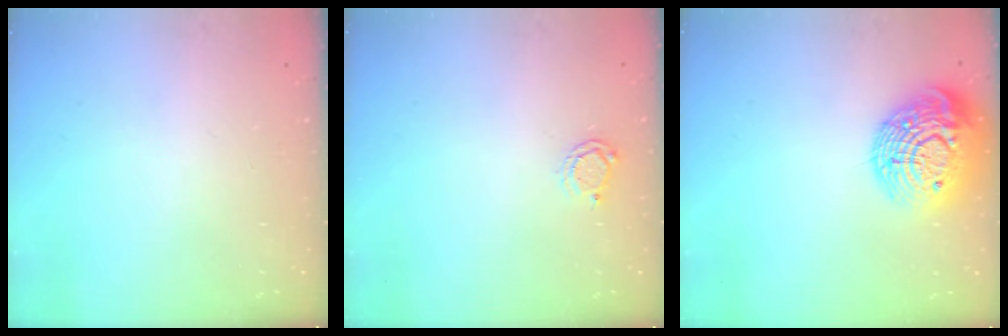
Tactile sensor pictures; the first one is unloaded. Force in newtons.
{"total": 4.3, "press": 4.2, "slide": 0.6}
{"total": 20.4, "press": 20.4, "slide": 1.1}